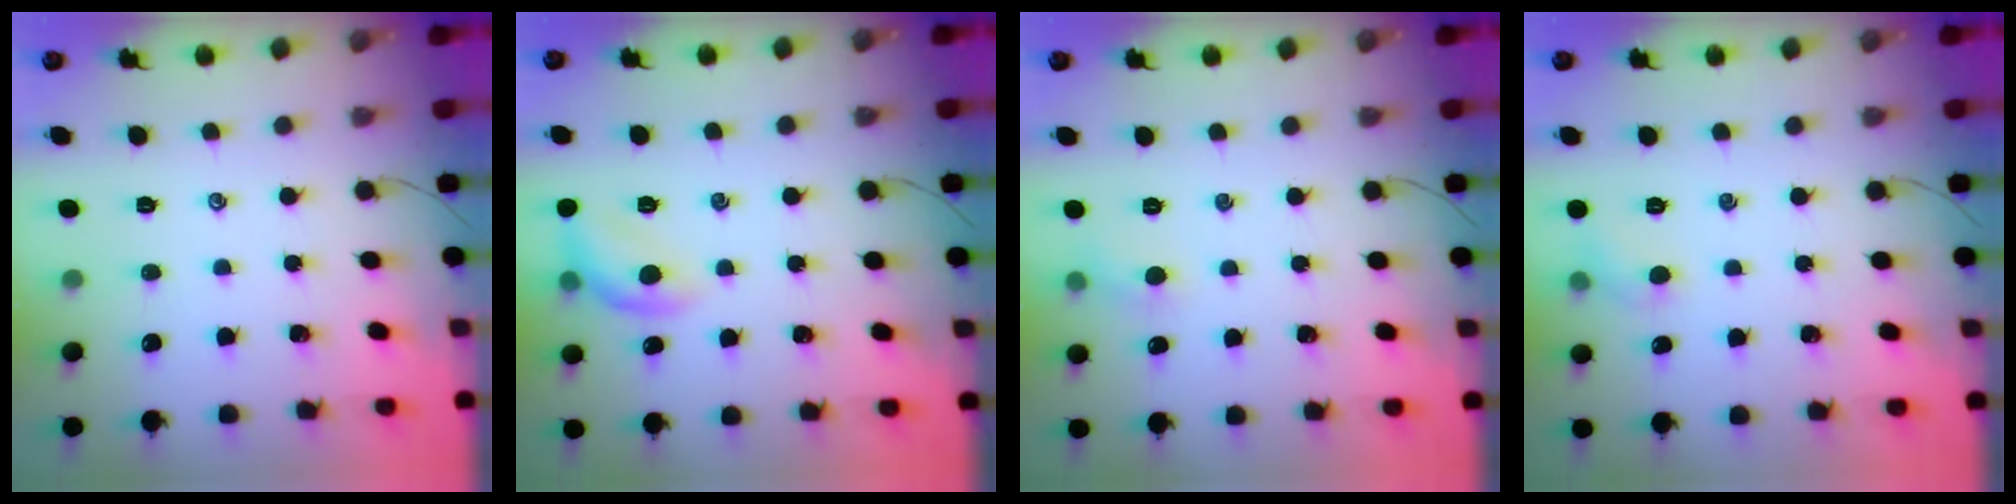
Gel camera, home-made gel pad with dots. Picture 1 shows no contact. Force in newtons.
{"total": 10.4, "press": 10.4, "slide": 0.7}
{"total": 3.7, "press": 3.5, "slide": 1.3}
{"total": 4.8, "press": 4.6, "slide": 1.4}